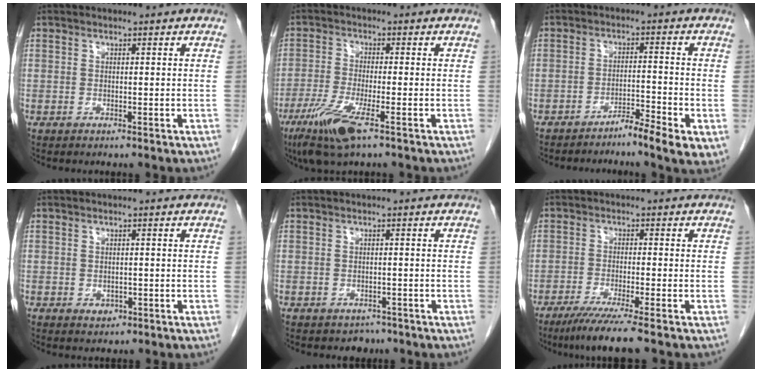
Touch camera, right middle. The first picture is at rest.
{"total": 8.0, "force": [-4.6, 0.7, 6.6], "torque": [-0.140, -0.023, -0.086]}
{"total": 1.2, "force": [-0.8, -0.2, 0.9], "torque": [-0.015, 0.000, -0.011]}
{"total": 1.2, "force": [-0.4, 1.0, 0.6], "torque": [-0.008, 0.002, -0.001]}
{"total": 2.3, "force": [-1.7, 1.6, 0.2], "torque": [-0.005, 0.004, -0.024]}
{"total": 6.8, "force": [-5.1, -1.0, 4.4], "torque": [-0.069, -0.020, -0.089]}